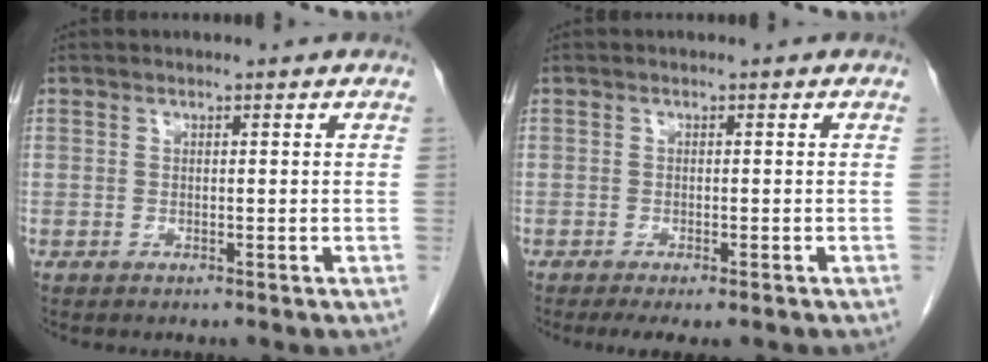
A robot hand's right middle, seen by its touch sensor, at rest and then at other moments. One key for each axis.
{"total": 4.4, "fx": -3.3, "fy": 1.2, "fz": 2.6, "tx": -0.032, "ty": -0.010, "tz": -0.046}